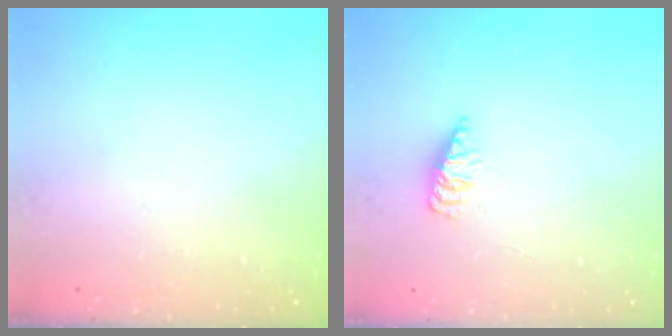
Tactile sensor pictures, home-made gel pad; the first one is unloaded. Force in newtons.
{"total": 3.0, "press": 3.0, "slide": 0.2}